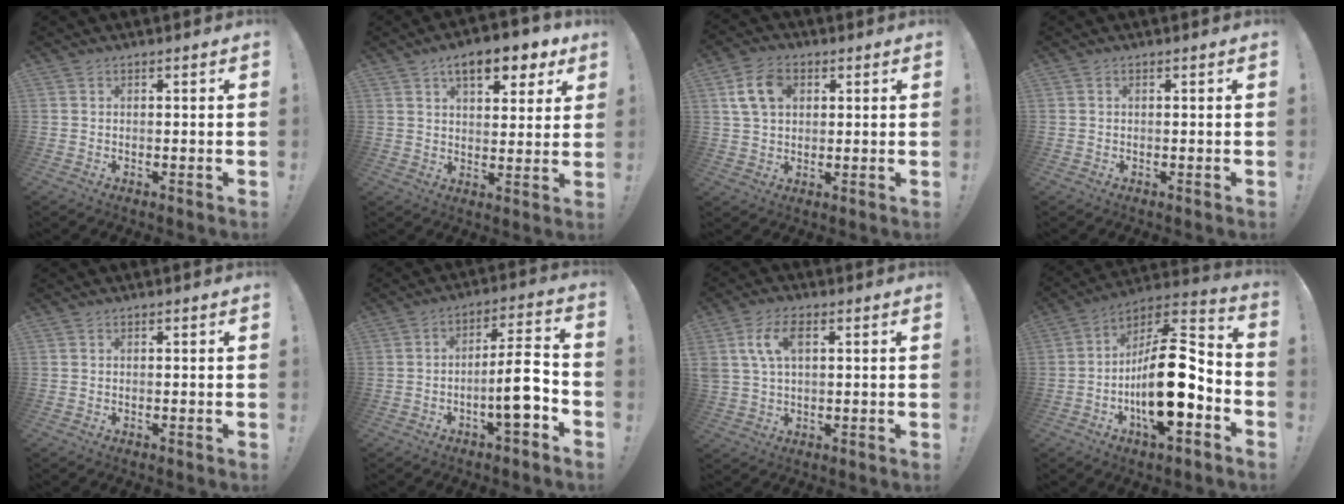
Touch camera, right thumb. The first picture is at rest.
{"total": 11.2, "force": [6.4, 4.8, 7.8], "torque": [-0.104, -0.033, 0.107]}
{"total": 9.9, "force": [3.3, 6.8, 6.3], "torque": [-0.117, 0.008, 0.066]}
{"total": 0.0}
{"total": 0.0}
{"total": 11.6, "force": [-4.2, 3.2, 10.3], "torque": [-0.143, 0.022, -0.072]}
{"total": 8.7, "force": [2.8, 5.1, 6.5], "torque": [-0.139, 0.003, 0.050]}
{"total": 20.7, "force": [-5.1, 8.5, 18.2], "torque": [-0.313, 0.027, -0.081]}